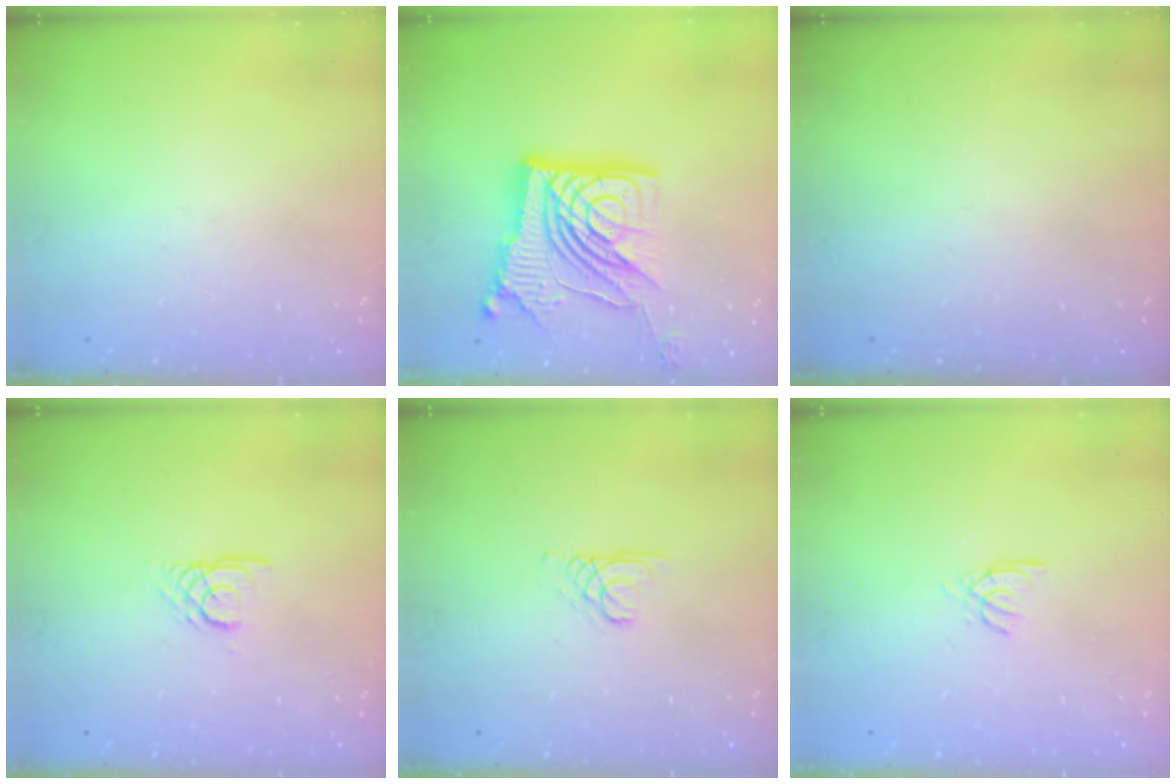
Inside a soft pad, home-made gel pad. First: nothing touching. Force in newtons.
{"total": 22.5, "press": 22.4, "slide": 2.7}
{"total": 0.0}
{"total": 3.4, "press": 3.4, "slide": 0.2}
{"total": 1.4, "press": 1.3, "slide": 0.1}
{"total": 2.6, "press": 2.6, "slide": 0.4}